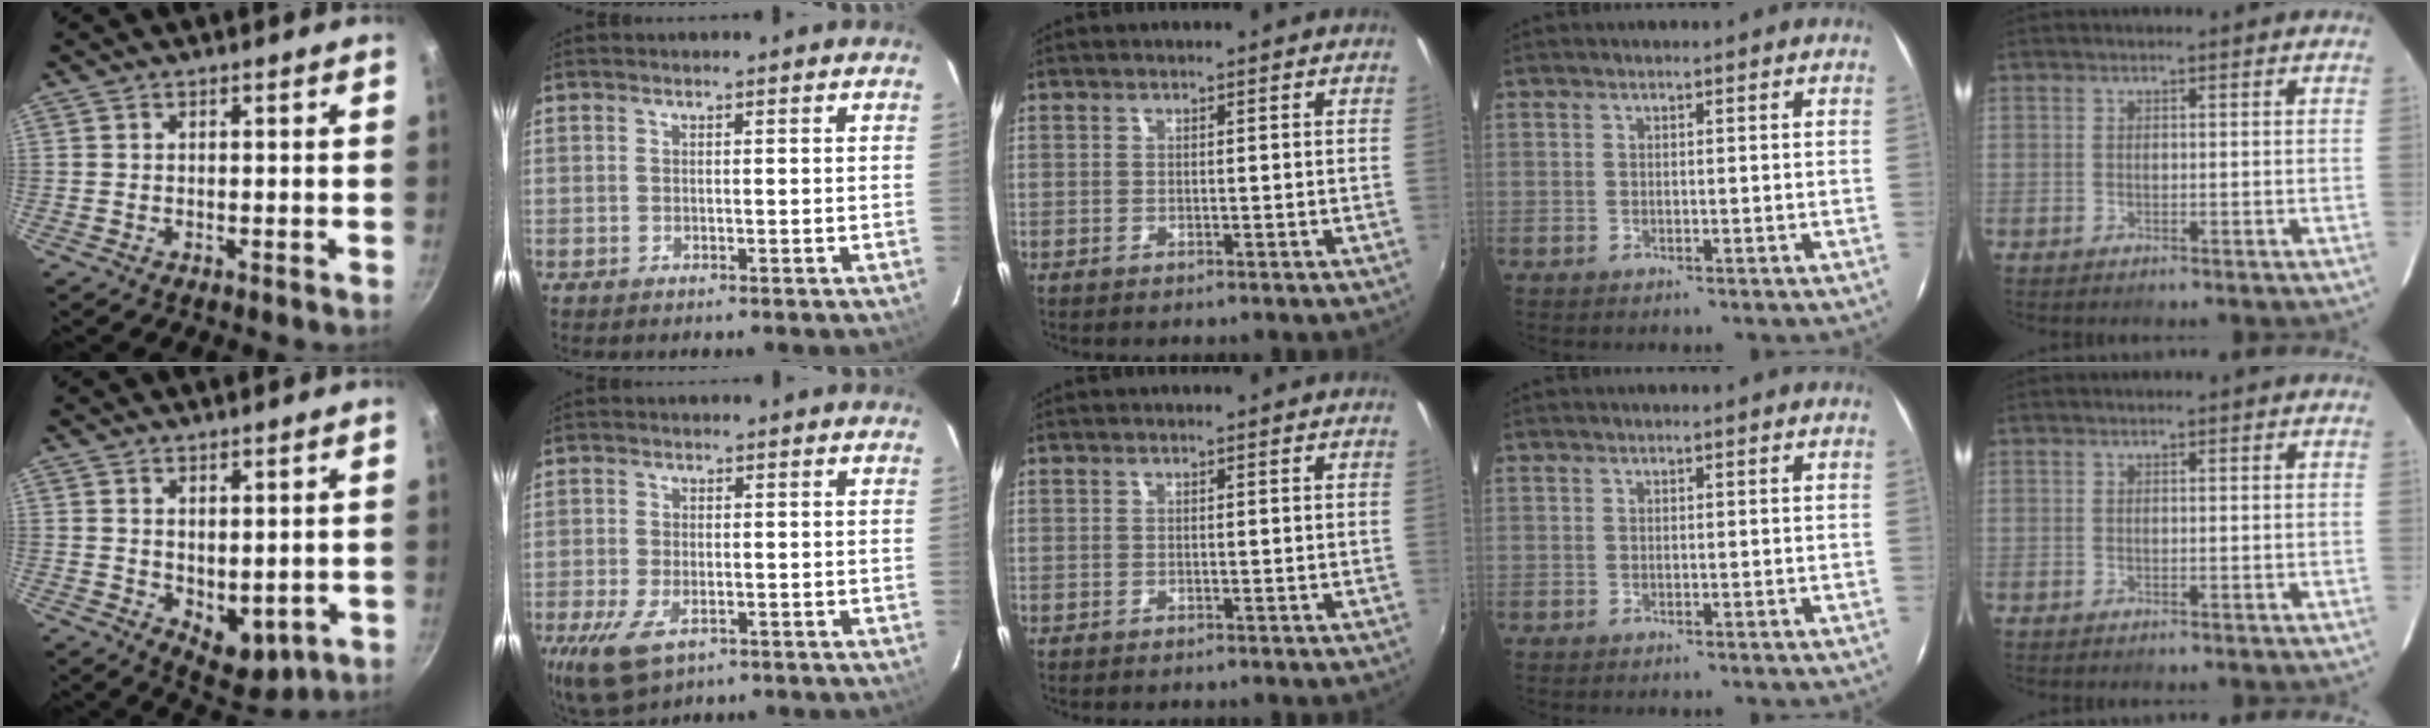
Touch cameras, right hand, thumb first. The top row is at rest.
{"thumb": {"total": 6.9, "force": [0.8, 4.3, 5.3], "torque": [-0.054, -0.023, 0.029]}, "index": {"total": 8.6, "force": [-4.0, 4.5, 6.1], "torque": [-0.141, -0.027, -0.070]}}